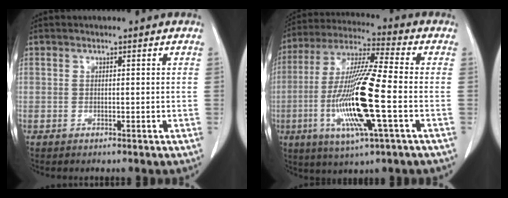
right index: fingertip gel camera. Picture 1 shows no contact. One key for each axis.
{"total": 16.9, "fx": -3.8, "fy": 0.9, "fz": 16.4, "tx": -0.334, "ty": -0.014, "tz": -0.073}